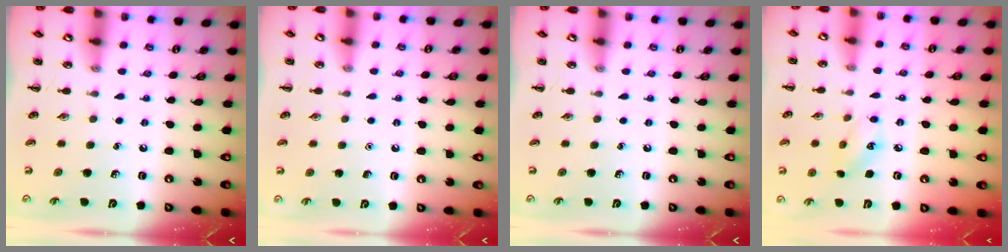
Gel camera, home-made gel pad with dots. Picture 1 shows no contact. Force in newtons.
{"total": 1.5, "press": 1.5, "slide": 0.1}
{"total": 0.0}
{"total": 5.8, "press": 5.7, "slide": 1.2}